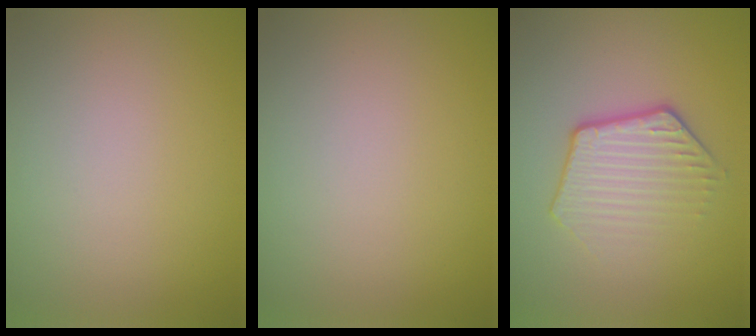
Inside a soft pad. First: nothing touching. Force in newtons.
{"total": 0.0}
{"total": 3.7, "press": 3.1, "slide": 2.1}